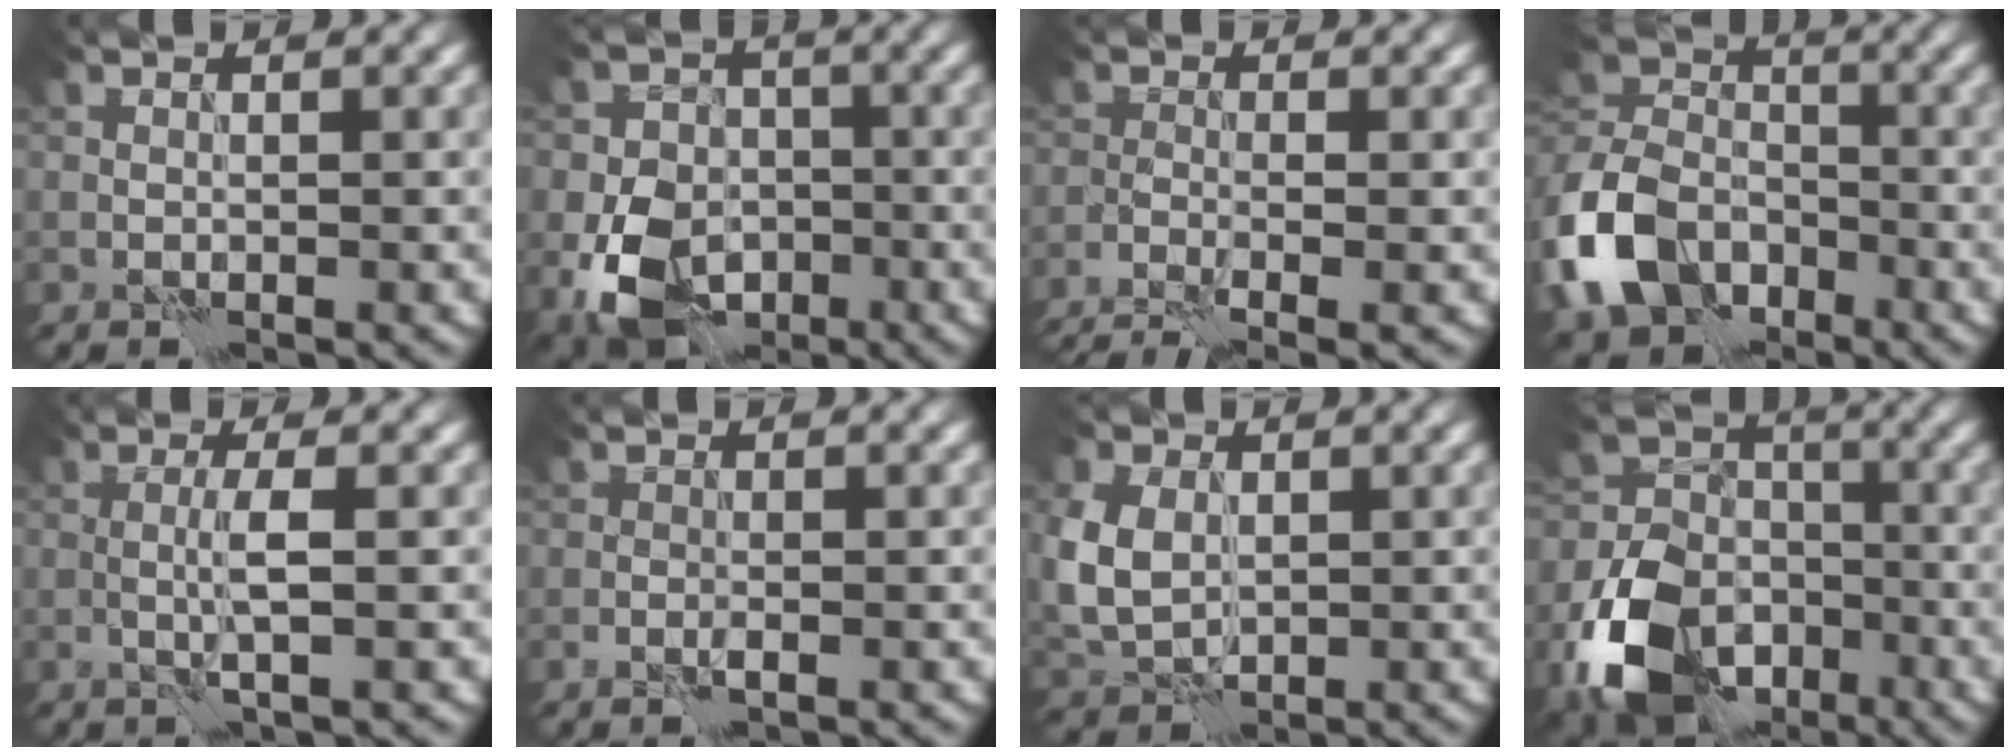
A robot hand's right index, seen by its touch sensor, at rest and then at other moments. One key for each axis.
{"total": 8.5, "fx": -2.9, "fy": 6.4, "fz": 4.8, "tx": -0.095, "ty": -0.012, "tz": -0.062}
{"total": 4.7, "fx": -3.3, "fy": 1.1, "fz": 3.1, "tx": -0.048, "ty": -0.013, "tz": -0.062}
{"total": 10.1, "fx": -4.7, "fy": 7.2, "fz": 5.2, "tx": -0.116, "ty": -0.005, "tz": -0.106}
{"total": 2.3, "fx": 0.0, "fy": 0.2, "fz": 2.3, "tx": -0.048, "ty": -0.002, "tz": -0.003}
{"total": 0.8, "fx": -0.4, "fy": 0.2, "fz": 0.7, "tx": -0.015, "ty": 0.000, "tz": -0.009}
{"total": 6.0, "fx": 0.6, "fy": 4.5, "fz": 3.9, "tx": -0.117, "ty": -0.001, "tz": 0.019}
{"total": 11.8, "fx": -5.5, "fy": 8.2, "fz": 6.4, "tx": -0.142, "ty": -0.022, "tz": -0.106}